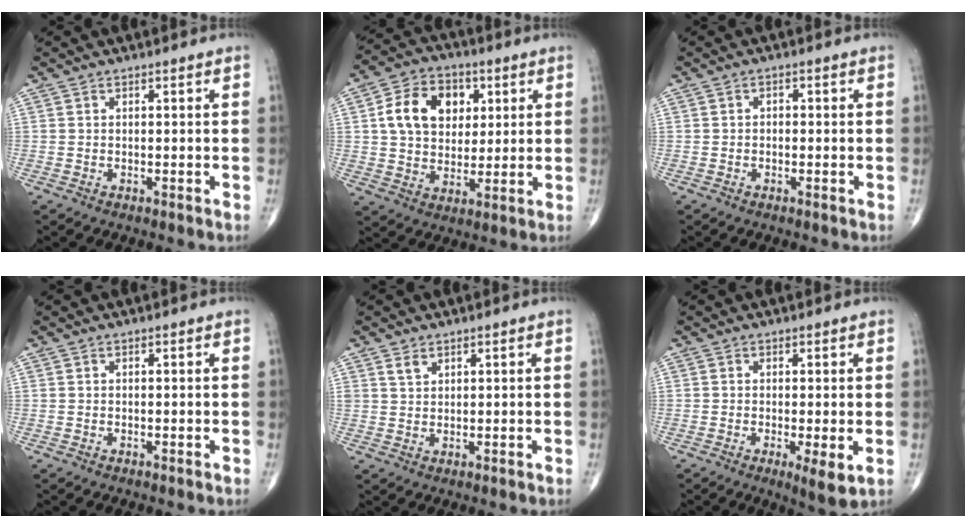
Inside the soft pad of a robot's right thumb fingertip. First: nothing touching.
{"total": 13.4, "force": [3.4, 9.9, 8.4], "torque": [-0.107, 0.002, 0.055]}
{"total": 0.8, "force": [-0.2, 0.7, 0.5], "torque": [0.004, 0.004, -0.010]}
{"total": 0.0}
{"total": 2.0, "force": [1.4, 1.2, 0.8], "torque": [-0.007, -0.007, 0.028]}
{"total": 4.5, "force": [-0.9, 1.0, 4.3], "torque": [-0.070, -0.016, -0.018]}